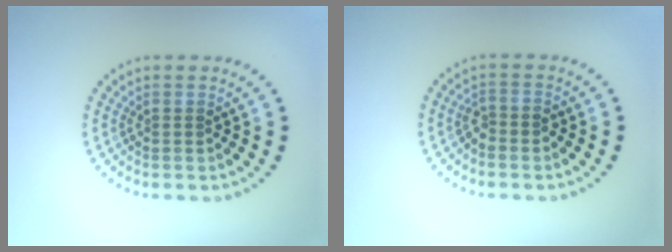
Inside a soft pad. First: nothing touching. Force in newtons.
{"total": 1.3, "press": 1.1, "slide": 0.7}